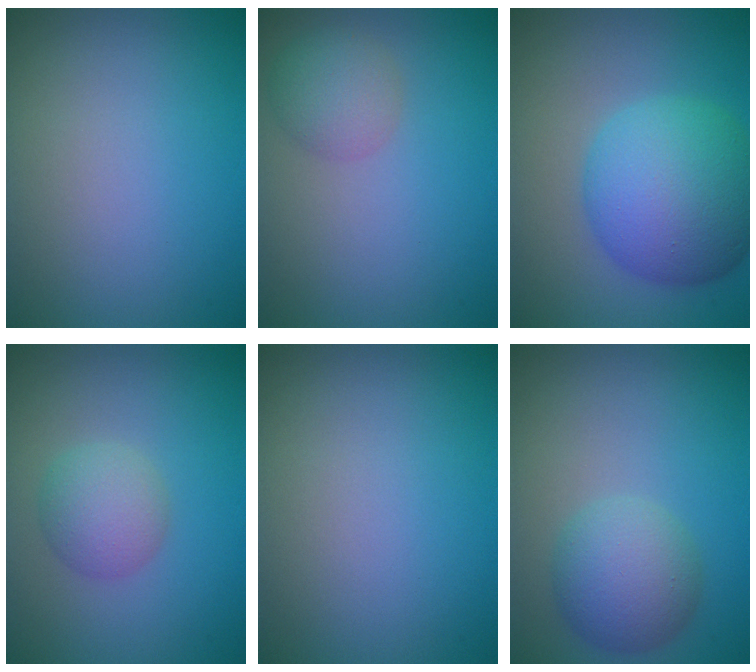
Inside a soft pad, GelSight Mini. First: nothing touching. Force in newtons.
{"total": 2.8, "press": 2.8, "slide": 0.1}
{"total": 10.0, "press": 10.0, "slide": 0.1}
{"total": 3.0, "press": 3.0, "slide": 0.0}
{"total": 0.0}
{"total": 4.6, "press": 4.6, "slide": 0.2}